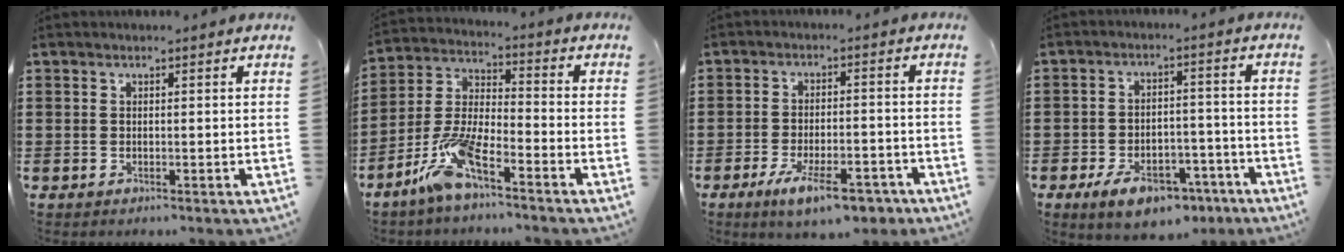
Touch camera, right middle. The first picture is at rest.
{"total": 9.4, "force": [-6.7, 1.7, 6.3], "torque": [-0.151, -0.008, -0.134]}
{"total": 7.9, "force": [-5.3, 2.2, 5.4], "torque": [-0.101, 0.002, -0.095]}
{"total": 7.1, "force": [-5.1, 2.9, 3.9], "torque": [-0.071, 0.015, -0.092]}